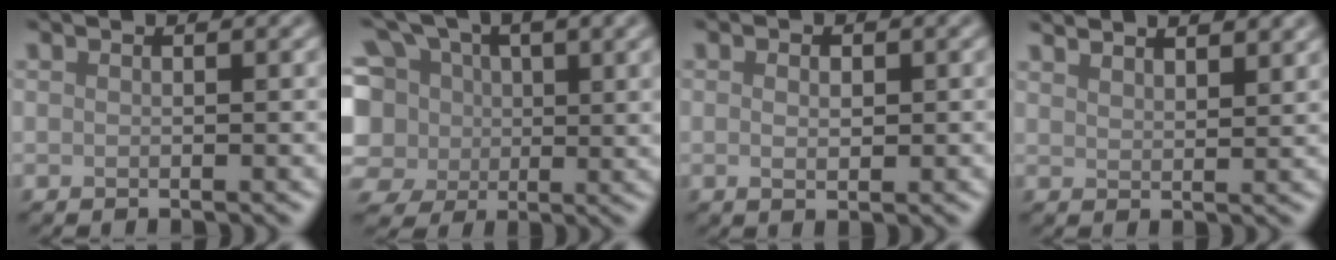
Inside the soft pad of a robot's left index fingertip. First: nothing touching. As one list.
[{"total": 8.4, "force": [0.7, 7.0, 4.4], "torque": [-0.104, 0.014, -0.008]}, {"total": 1.4, "force": [0.2, 0.8, 1.2], "torque": [-0.020, 0.000, 0.004]}, {"total": 4.2, "force": [3.5, 1.2, 1.9], "torque": [-0.015, 0.012, 0.040]}]